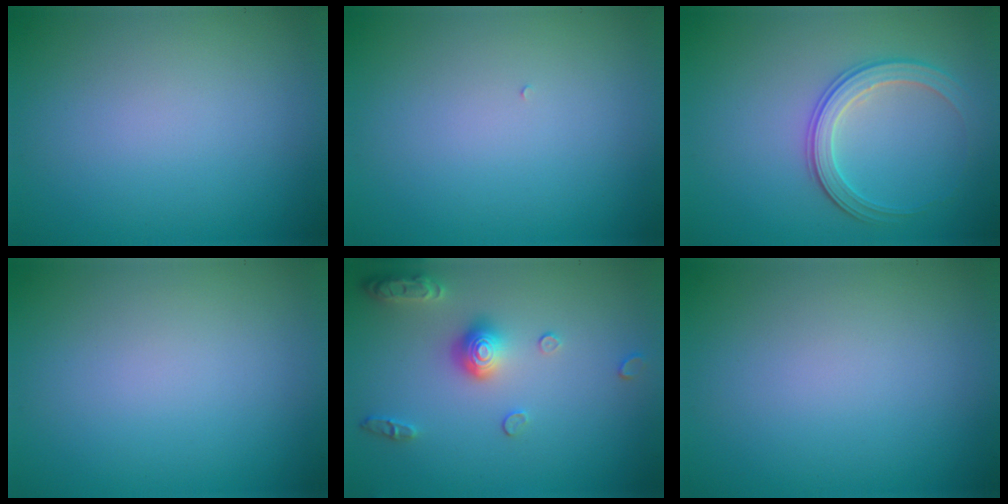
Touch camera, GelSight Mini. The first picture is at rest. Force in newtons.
{"total": 0.0}
{"total": 2.9, "press": 2.8, "slide": 0.5}
{"total": 0.0}
{"total": 3.7, "press": 3.0, "slide": 2.1}
{"total": 0.0}